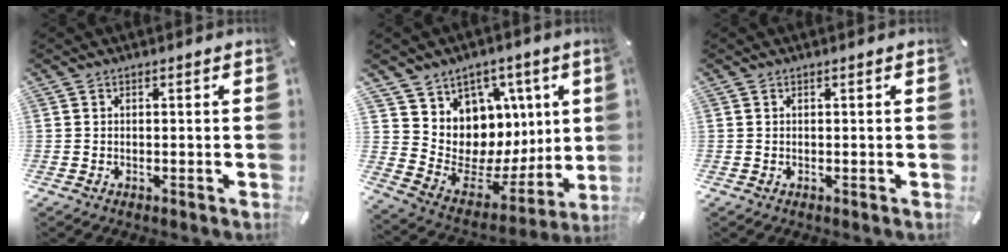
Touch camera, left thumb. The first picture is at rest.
{"total": 9.7, "force": [2.3, 9.3, 1.2], "torque": [-0.007, -0.068, 0.066]}
{"total": 0.0}